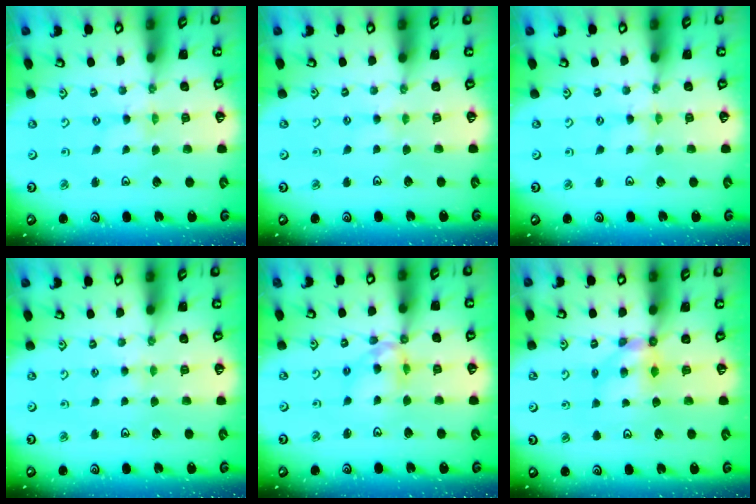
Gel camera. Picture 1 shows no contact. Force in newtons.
{"total": 2.1, "press": 2.1, "slide": 0.4}
{"total": 0.9, "press": 0.9, "slide": 0.3}
{"total": 2.8, "press": 2.8, "slide": 0.3}
{"total": 10.3, "press": 10.3, "slide": 1.1}
{"total": 5.6, "press": 5.6, "slide": 0.2}